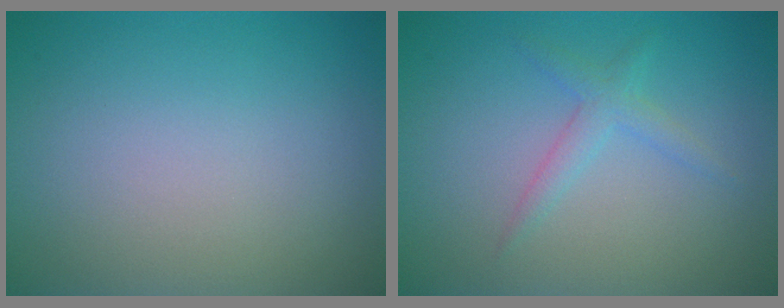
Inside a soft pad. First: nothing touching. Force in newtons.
{"total": 1.7, "press": 1.7, "slide": 0.1}